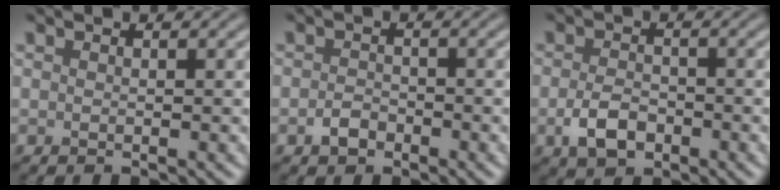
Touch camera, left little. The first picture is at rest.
{"total": 1.7, "force": [-1.1, 1.1, 0.7], "torque": [-0.012, 0.001, -0.026]}
{"total": 3.2, "force": [-1.5, 2.0, 2.0], "torque": [-0.043, -0.003, -0.032]}